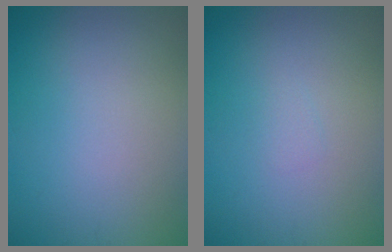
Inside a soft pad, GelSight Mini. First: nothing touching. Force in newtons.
{"total": 0.6, "press": 0.6, "slide": 0.1}